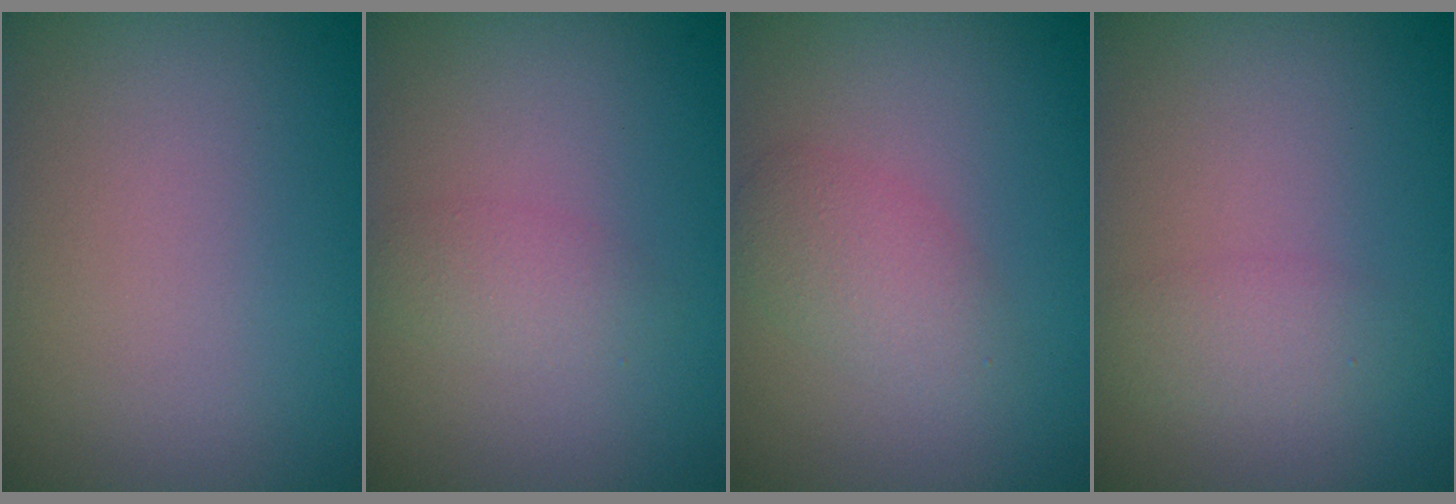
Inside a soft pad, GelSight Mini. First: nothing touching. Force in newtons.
{"total": 1.6, "press": 1.6, "slide": 0.0}
{"total": 2.6, "press": 2.6, "slide": 0.1}
{"total": 1.7, "press": 1.7, "slide": 0.1}